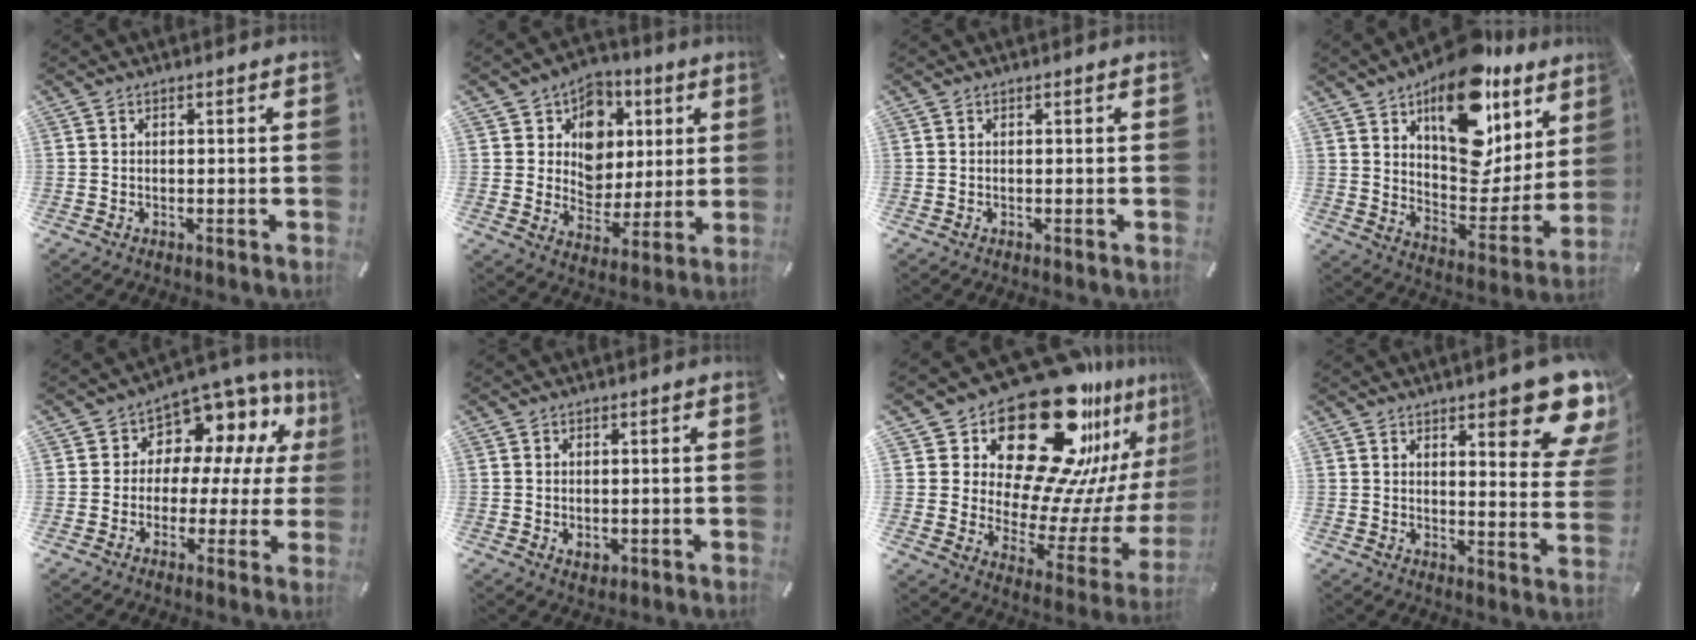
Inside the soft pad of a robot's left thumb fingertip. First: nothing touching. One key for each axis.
{"total": 10.9, "fx": 3.1, "fy": 10.1, "fz": 2.8, "tx": -0.039, "ty": -0.024, "tz": 0.061}
{"total": 0.0}
{"total": 21.1, "fx": 13.9, "fy": 11.5, "fz": 11.0, "tx": -0.141, "ty": -0.113, "tz": 0.237}
{"total": 7.9, "fx": 3.9, "fy": 6.4, "fz": 2.6, "tx": -0.051, "ty": -0.045, "tz": 0.073}
{"total": 1.9, "fx": -0.1, "fy": 1.8, "fz": 0.8, "tx": -0.006, "ty": 0.001, "tz": -0.003}
{"total": 31.5, "fx": 21.5, "fy": 14.9, "fz": 17.5, "tx": -0.232, "ty": -0.199, "tz": 0.396}
{"total": 15.5, "fx": 10.1, "fy": 4.9, "fz": 10.8, "tx": -0.129, "ty": -0.080, "tz": 0.166}